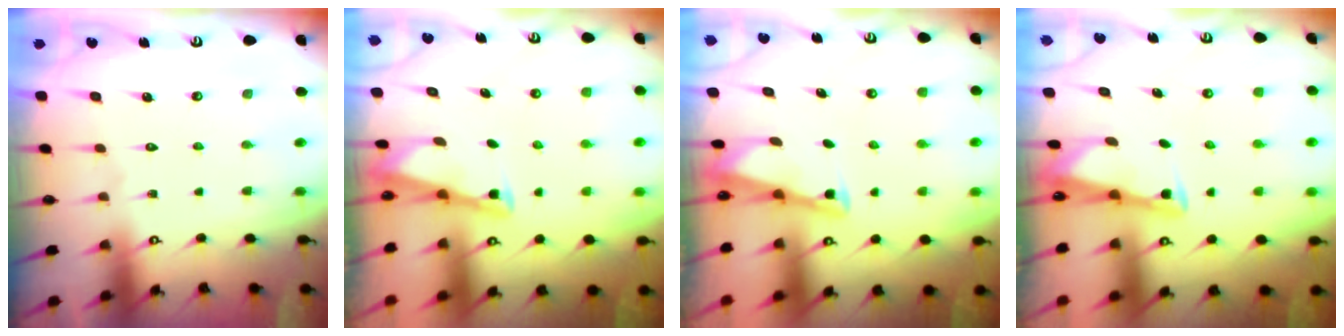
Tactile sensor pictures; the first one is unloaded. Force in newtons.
{"total": 2.9, "press": 2.9, "slide": 0.4}
{"total": 2.8, "press": 2.8, "slide": 0.4}
{"total": 2.8, "press": 2.8, "slide": 0.3}